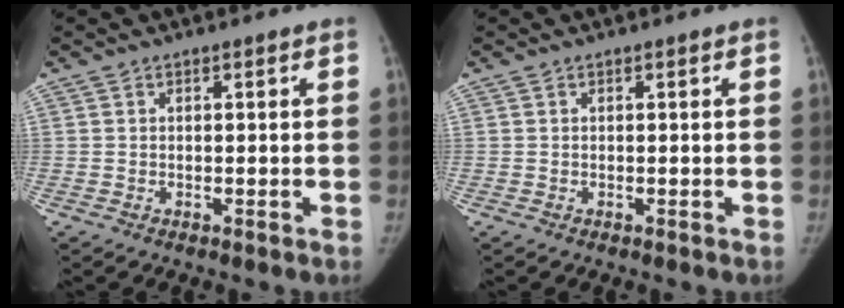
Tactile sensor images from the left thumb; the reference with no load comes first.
{"total": 0.0}